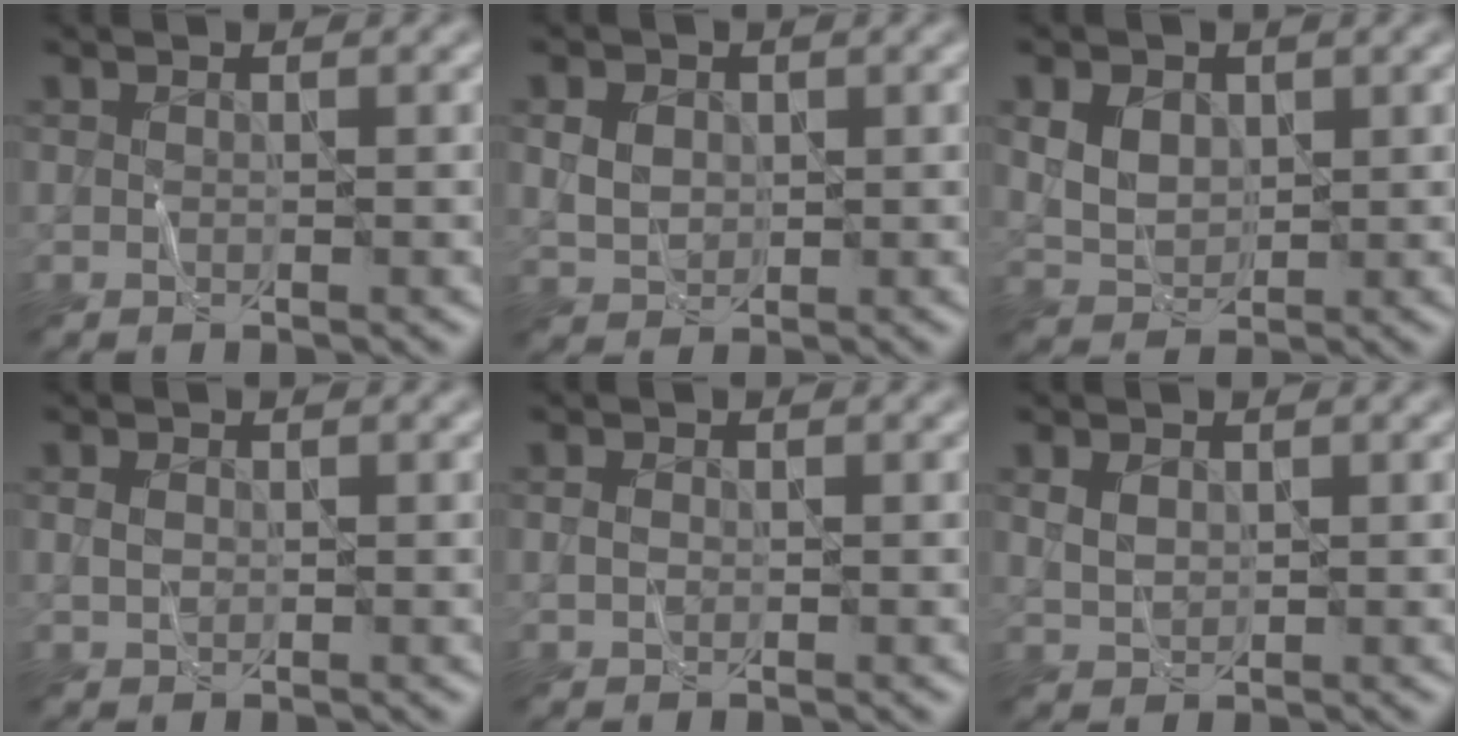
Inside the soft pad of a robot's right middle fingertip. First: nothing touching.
{"total": 2.7, "force": [0.6, 2.2, 1.5], "torque": [-0.036, 0.001, 0.011]}
{"total": 4.0, "force": [1.3, 3.0, 2.3], "torque": [-0.054, 0.007, 0.027]}
{"total": 1.3, "force": [0.2, 1.0, 0.8], "torque": [-0.018, 0.002, 0.004]}
{"total": 1.0, "force": [0.0, 0.8, 0.6], "torque": [-0.015, 0.002, -0.001]}
{"total": 1.8, "force": [0.6, 1.3, 1.1], "torque": [-0.026, 0.000, 0.016]}